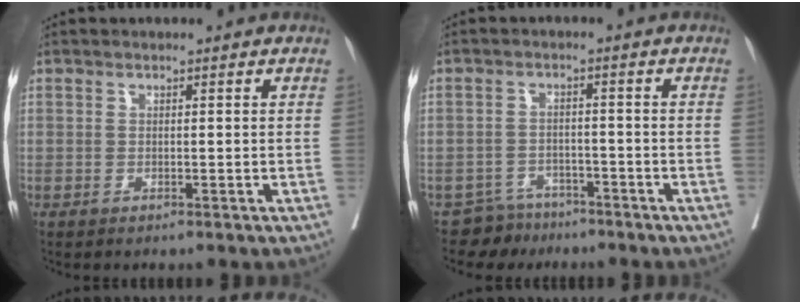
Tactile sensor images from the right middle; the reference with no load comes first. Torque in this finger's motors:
{"motor_torque": [-0.30, -0.18, -0.10, -0.03]}